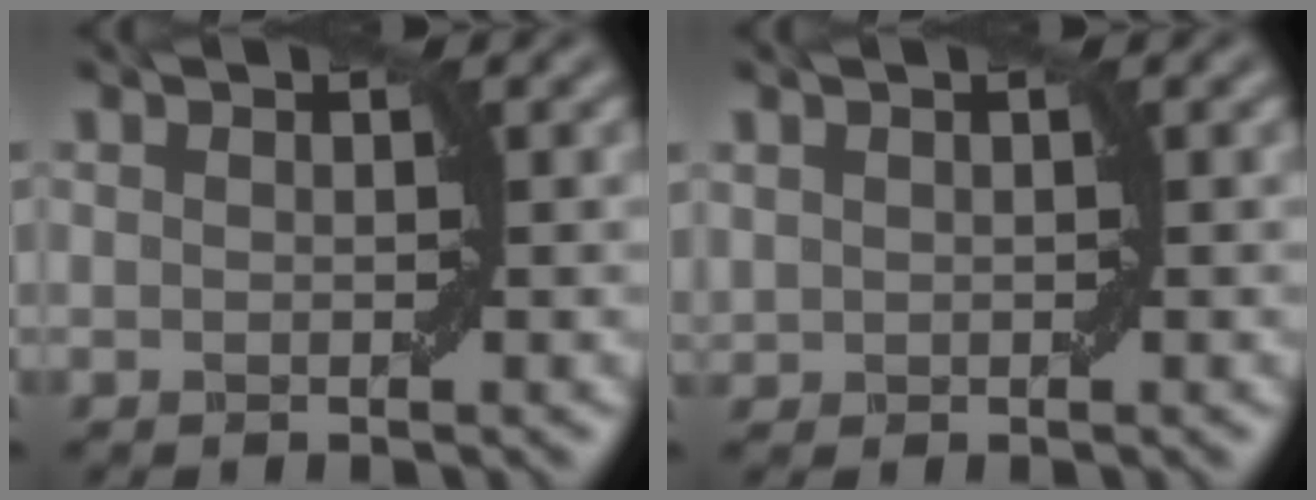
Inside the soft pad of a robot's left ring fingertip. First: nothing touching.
{"total": 0.7, "force": [0.3, 0.5, 0.2], "torque": [-0.005, 0.004, 0.010]}